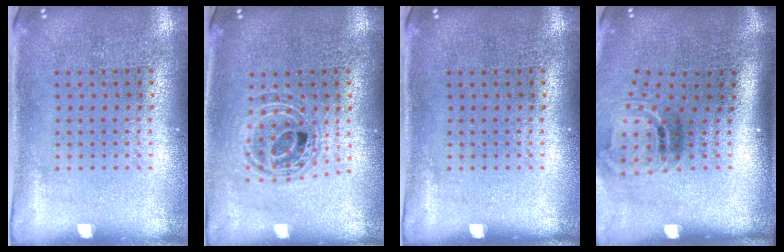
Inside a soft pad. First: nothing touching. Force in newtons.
{"total": 0.9, "press": 0.9, "slide": 0.2}
{"total": 0.0}
{"total": 1.8, "press": 1.1, "slide": 1.5}